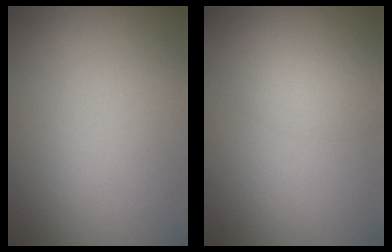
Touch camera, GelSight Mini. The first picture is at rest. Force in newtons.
{"total": 1.6, "press": 1.6, "slide": 0.1}